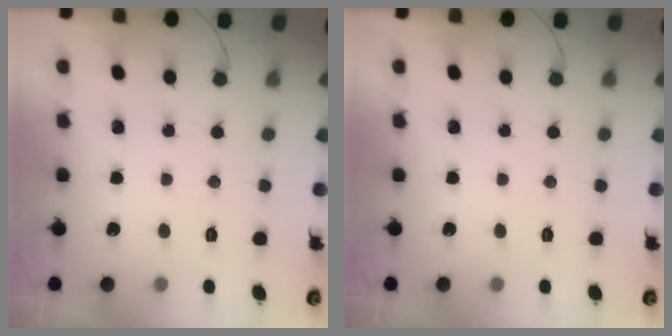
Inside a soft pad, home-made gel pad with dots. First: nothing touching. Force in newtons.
{"total": 0.0}